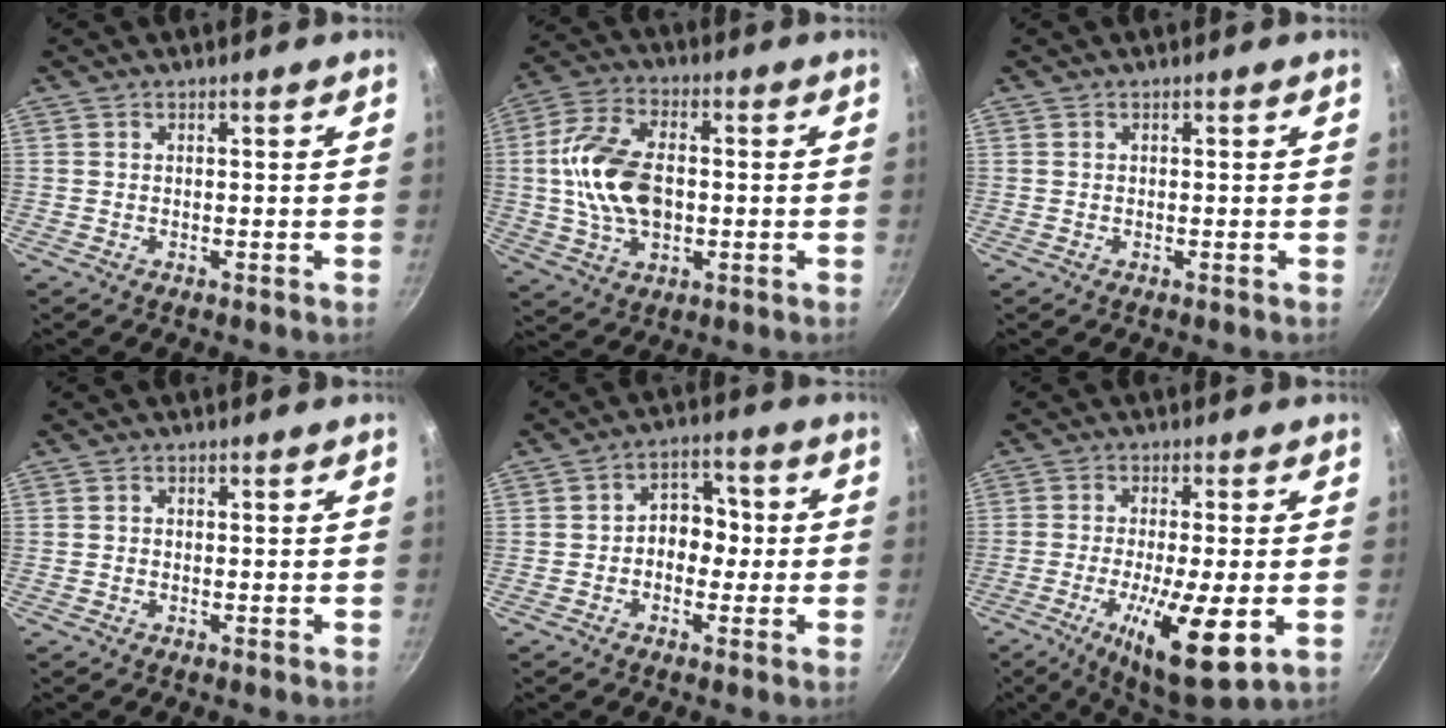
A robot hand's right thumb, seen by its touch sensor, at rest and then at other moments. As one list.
[{"total": 14.7, "force": [-0.1, 9.1, 11.6], "torque": [-0.210, 0.021, -0.010]}, {"total": 0.0}, {"total": 0.5, "force": [-0.2, 0.4, 0.2], "torque": [-0.003, 0.002, -0.003]}, {"total": 6.8, "force": [-0.6, 5.3, 4.3], "torque": [-0.010, 0.022, -0.022]}, {"total": 14.4, "force": [-4.2, 3.4, 13.3], "torque": [-0.223, -0.005, -0.068]}]